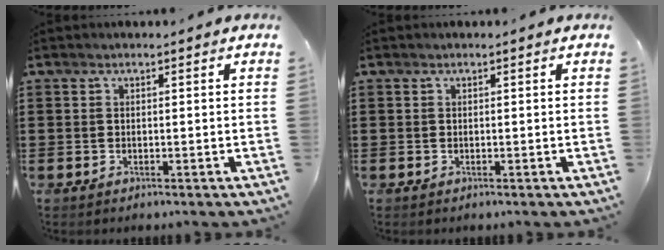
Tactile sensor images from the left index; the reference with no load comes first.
{"total": 0.0}